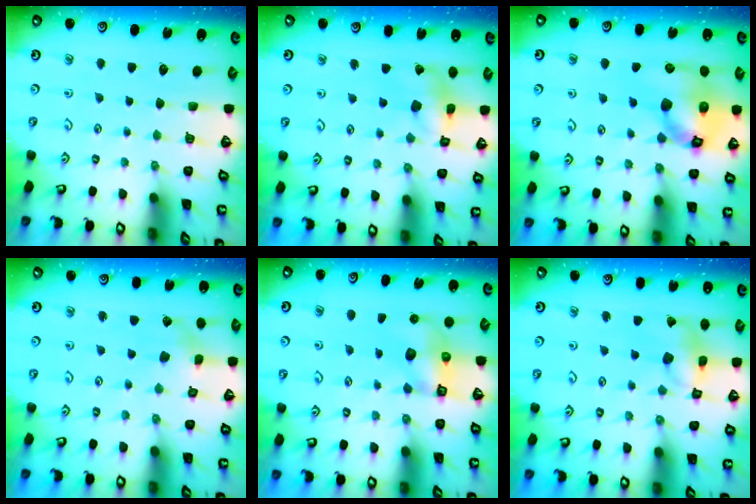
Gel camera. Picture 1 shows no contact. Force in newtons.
{"total": 7.2, "press": 7.2, "slide": 0.9}
{"total": 15.4, "press": 15.2, "slide": 2.2}
{"total": 2.8, "press": 2.8, "slide": 0.4}
{"total": 6.8, "press": 6.8, "slide": 0.7}
{"total": 8.6, "press": 8.5, "slide": 0.9}